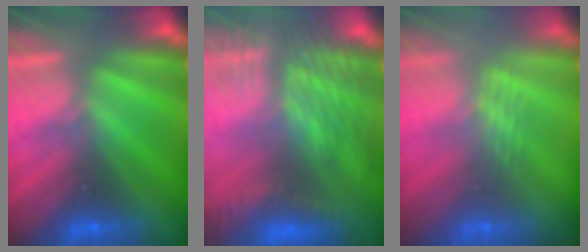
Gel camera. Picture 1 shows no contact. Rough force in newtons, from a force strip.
{"total": 7.8}
{"total": 2.4}